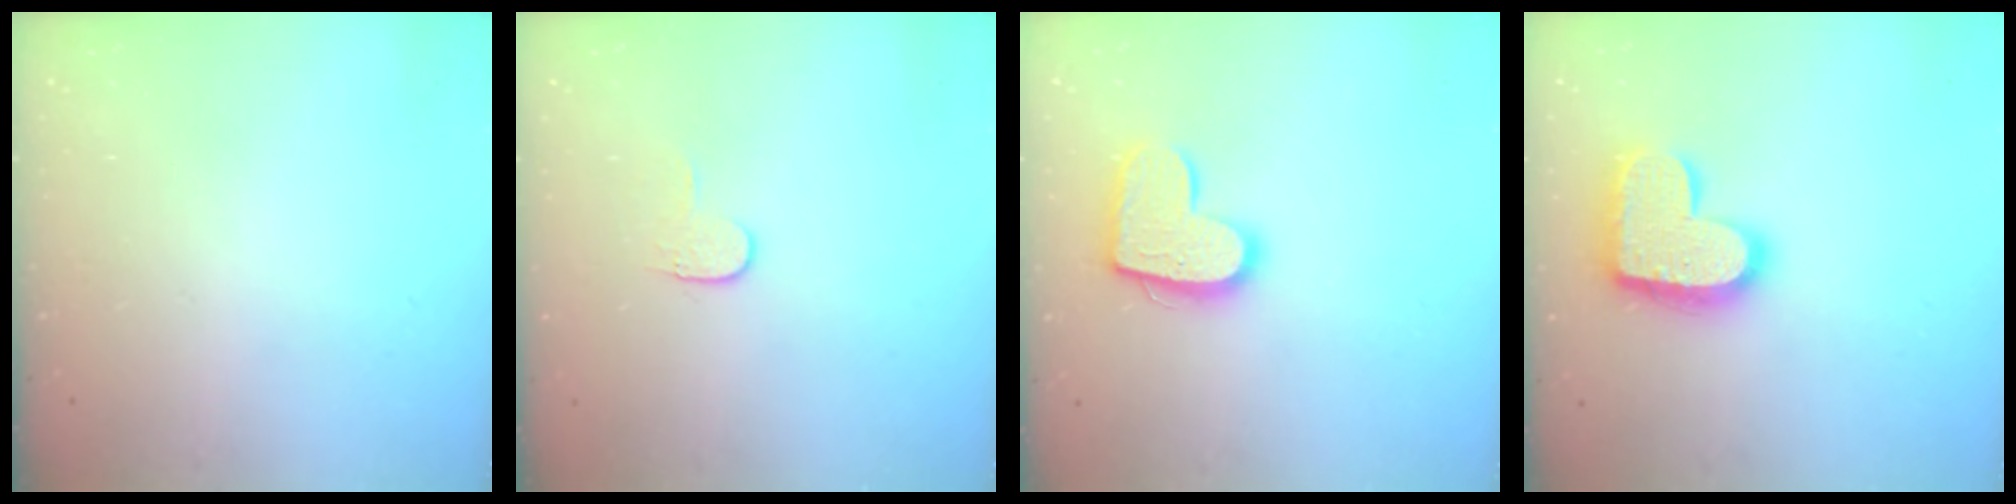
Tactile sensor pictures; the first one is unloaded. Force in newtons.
{"total": 4.1, "press": 4.1, "slide": 0.4}
{"total": 14.5, "press": 14.5, "slide": 0.8}
{"total": 17.5, "press": 17.5, "slide": 1.0}